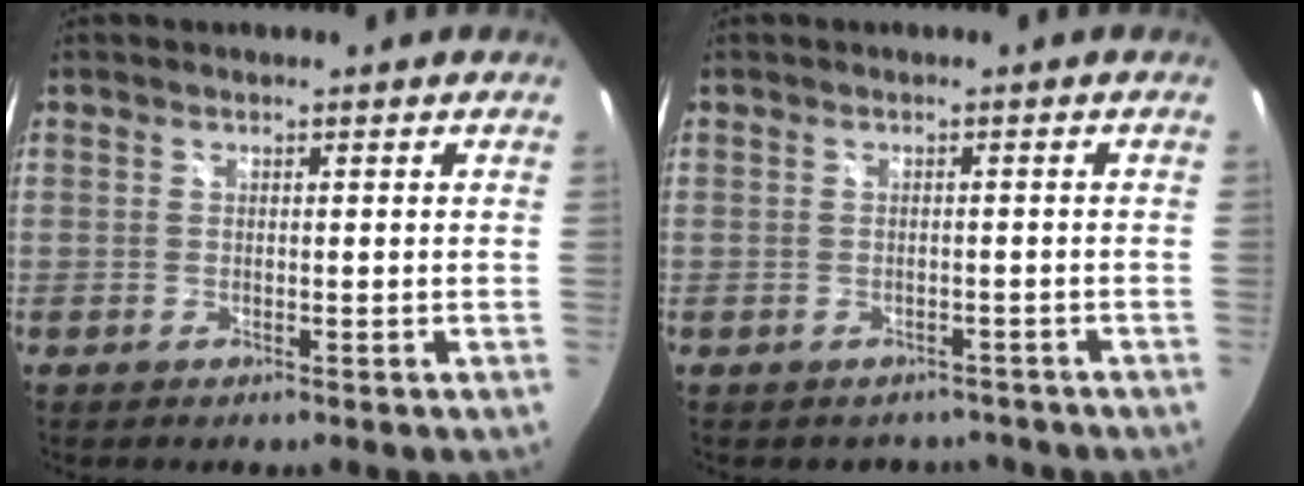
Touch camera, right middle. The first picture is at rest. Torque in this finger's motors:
{"motor_torque": [-0.20, -0.36, 0.03, 0.01]}